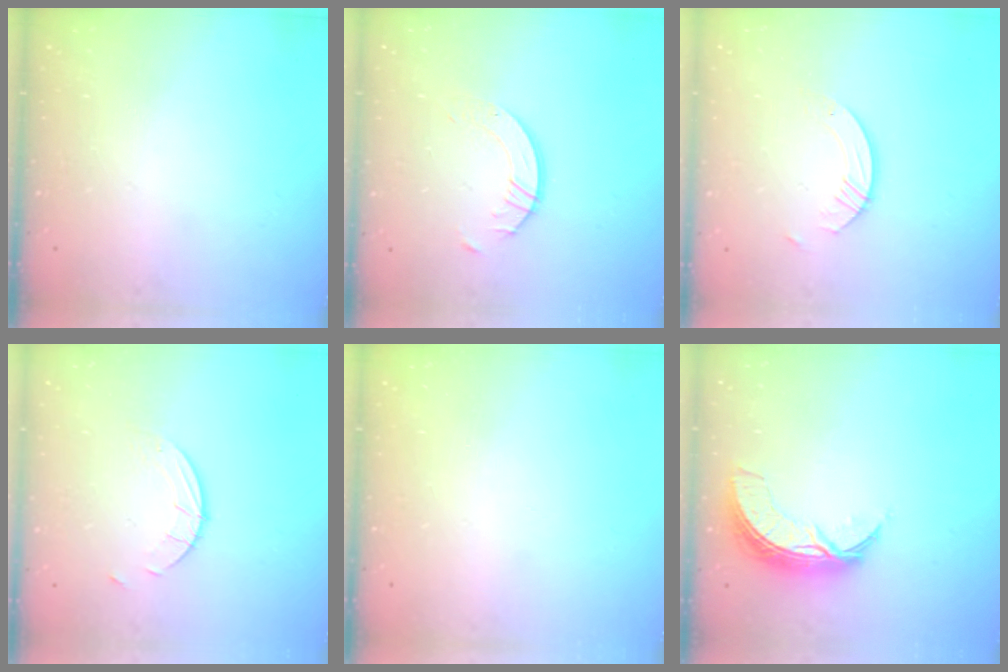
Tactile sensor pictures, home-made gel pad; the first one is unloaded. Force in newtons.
{"total": 4.8, "press": 4.7, "slide": 0.4}
{"total": 3.8, "press": 3.7, "slide": 0.4}
{"total": 2.7, "press": 2.7, "slide": 0.3}
{"total": 0.0}
{"total": 8.2, "press": 8.1, "slide": 0.6}